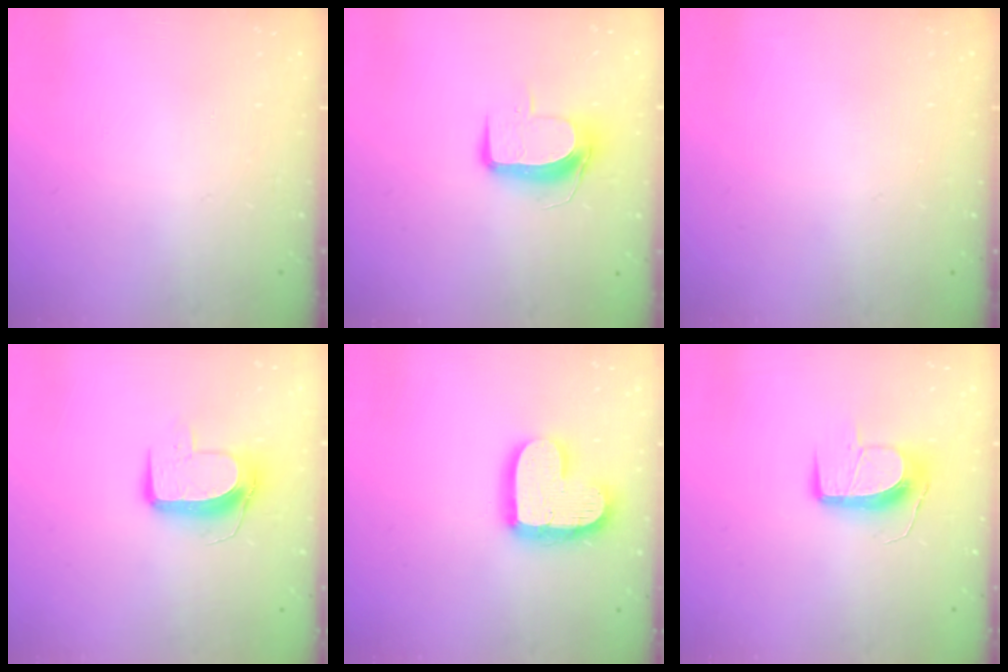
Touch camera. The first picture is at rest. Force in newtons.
{"total": 9.5, "press": 9.5, "slide": 0.8}
{"total": 0.0}
{"total": 9.8, "press": 9.8, "slide": 0.4}
{"total": 15.6, "press": 15.5, "slide": 1.3}
{"total": 10.7, "press": 10.7, "slide": 0.4}